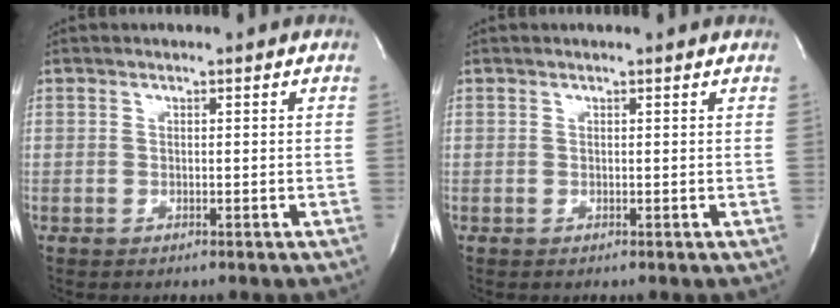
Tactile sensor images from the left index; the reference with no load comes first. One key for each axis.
{"total": 0.9, "fx": 0.8, "fy": 0.0, "fz": 0.2, "tx": -0.010, "ty": 0.001, "tz": 0.007}